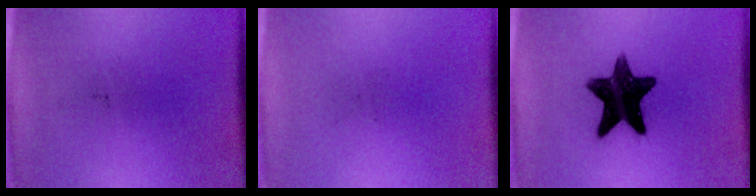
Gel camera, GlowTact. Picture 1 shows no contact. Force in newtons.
{"total": 0.0}
{"total": 13.7}